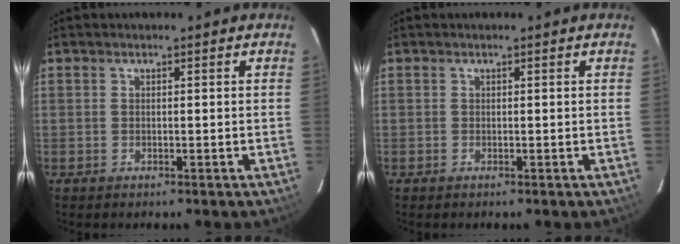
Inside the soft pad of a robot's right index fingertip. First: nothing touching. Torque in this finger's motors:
{"motor_torque": [0.06, 0.05, 0.02, 0.01]}